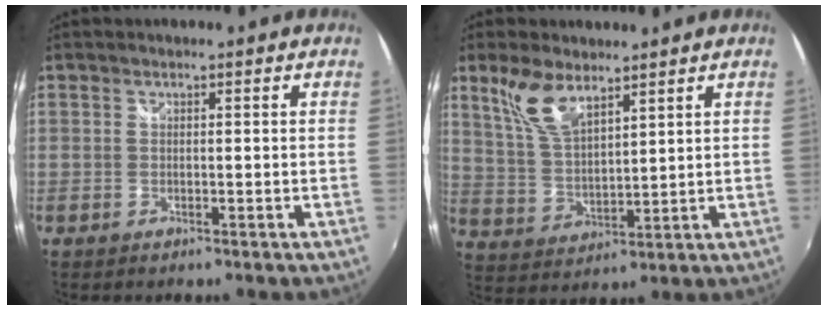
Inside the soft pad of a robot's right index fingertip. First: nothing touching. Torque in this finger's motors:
{"motor_torque": [0.18, 0.27, 0.43, 0.11]}